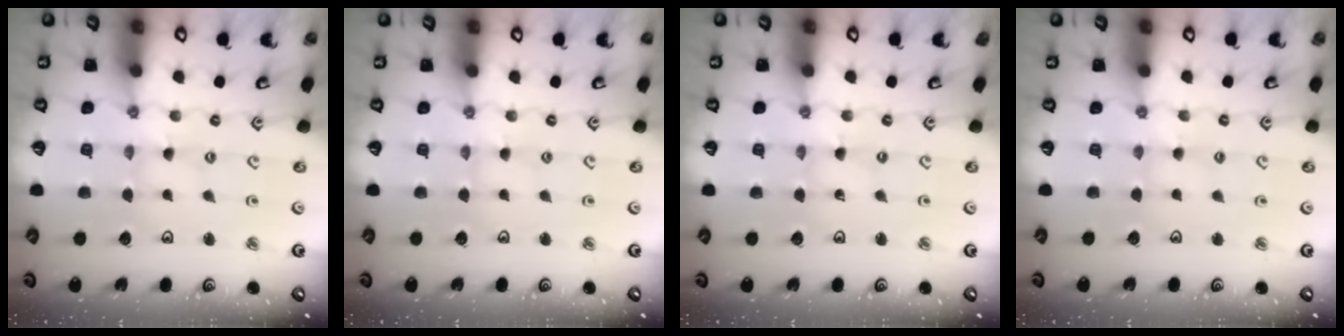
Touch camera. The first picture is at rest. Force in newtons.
{"total": 1.1, "press": 1.1, "slide": 0.2}
{"total": 0.0}
{"total": 2.0, "press": 1.9, "slide": 0.3}